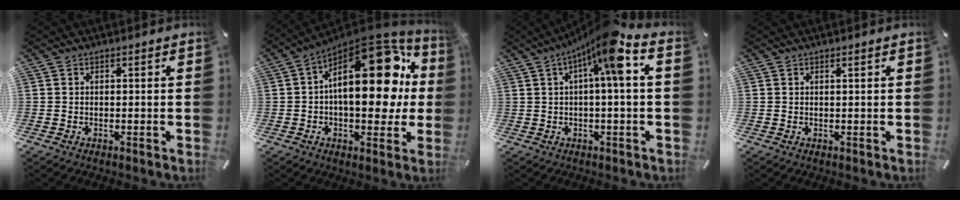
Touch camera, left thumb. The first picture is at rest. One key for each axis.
{"total": 24.5, "fx": 5.2, "fy": 13.1, "fz": 20.0, "tx": -0.278, "ty": -0.044, "tz": 0.092}
{"total": 11.2, "fx": 3.3, "fy": 1.4, "fz": 10.6, "tx": -0.174, "ty": -0.017, "tz": 0.051}
{"total": 0.6, "fx": 0.3, "fy": 0.0, "fz": 0.5, "tx": -0.007, "ty": 0.000, "tz": 0.004}